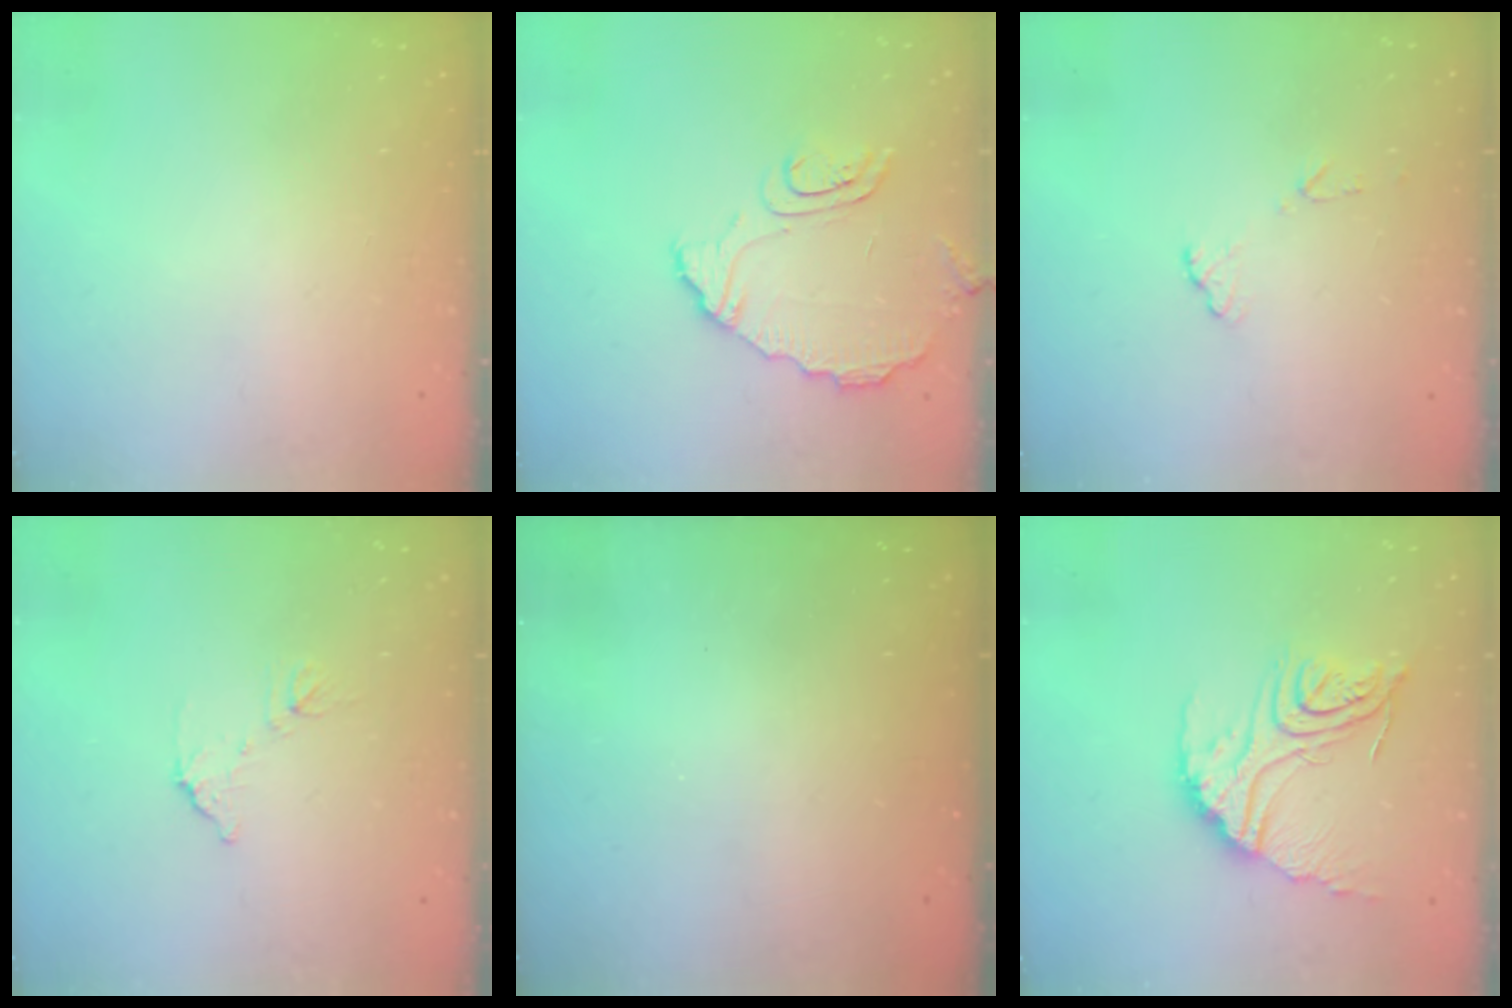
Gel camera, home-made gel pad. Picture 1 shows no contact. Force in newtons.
{"total": 9.5, "press": 9.5, "slide": 0.4}
{"total": 7.9, "press": 7.9, "slide": 0.5}
{"total": 7.0, "press": 7.0, "slide": 0.3}
{"total": 3.0, "press": 3.0, "slide": 0.1}
{"total": 17.3, "press": 17.2, "slide": 1.4}